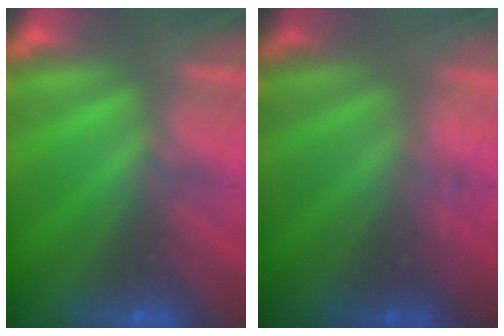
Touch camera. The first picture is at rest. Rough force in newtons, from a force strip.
{"total": 1.6}